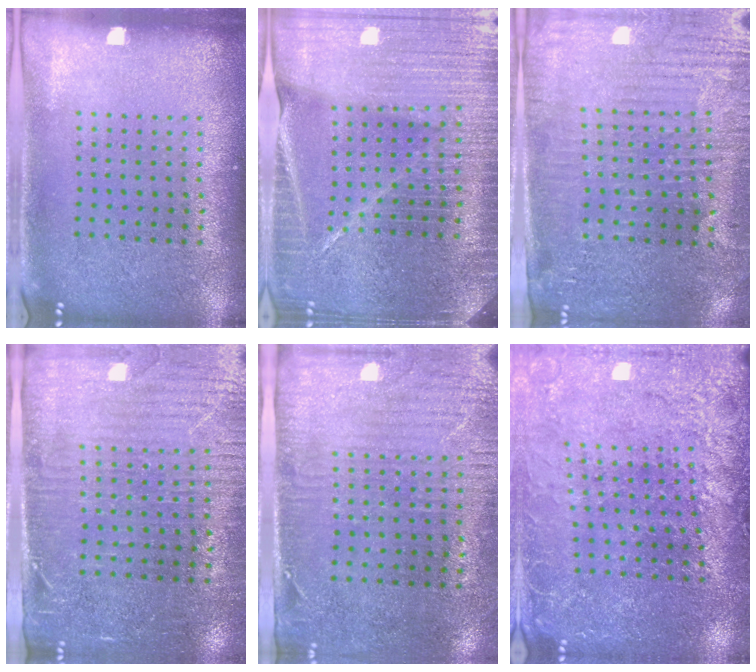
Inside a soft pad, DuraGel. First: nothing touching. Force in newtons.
{"total": 4.8, "press": 4.4, "slide": 1.9}
{"total": 3.8, "press": 3.5, "slide": 1.4}
{"total": 3.6, "press": 3.2, "slide": 1.7}
{"total": 3.0, "press": 2.4, "slide": 1.7}
{"total": 2.8, "press": 2.8, "slide": 0.1}